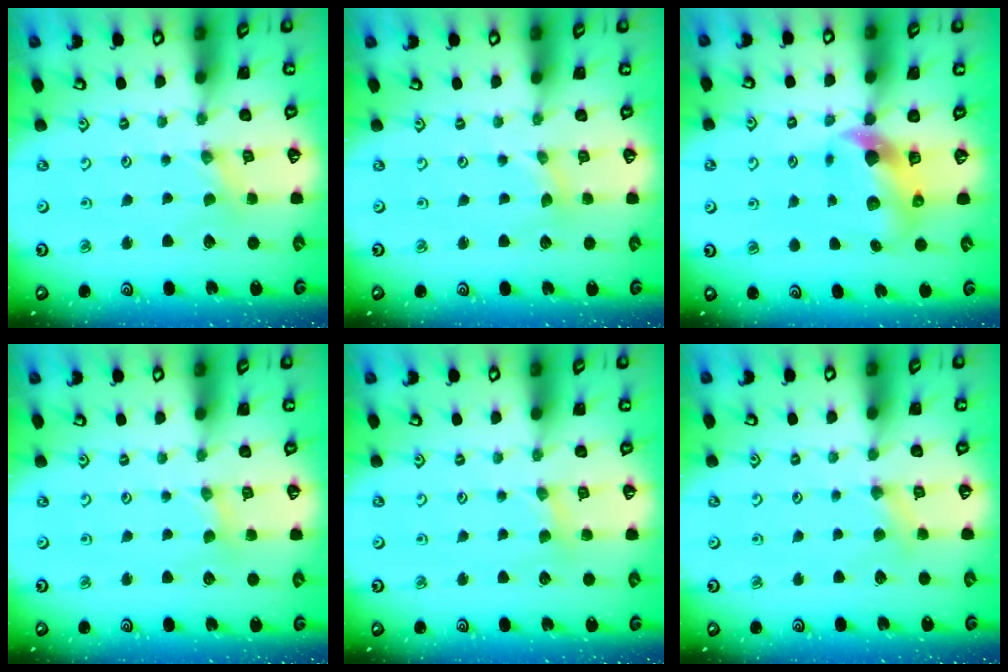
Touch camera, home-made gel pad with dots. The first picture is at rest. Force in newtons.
{"total": 0.7, "press": 0.7, "slide": 0.1}
{"total": 7.6, "press": 7.5, "slide": 1.1}
{"total": 1.7, "press": 1.7, "slide": 0.3}
{"total": 2.7, "press": 2.7, "slide": 0.3}
{"total": 4.3, "press": 4.3, "slide": 0.6}